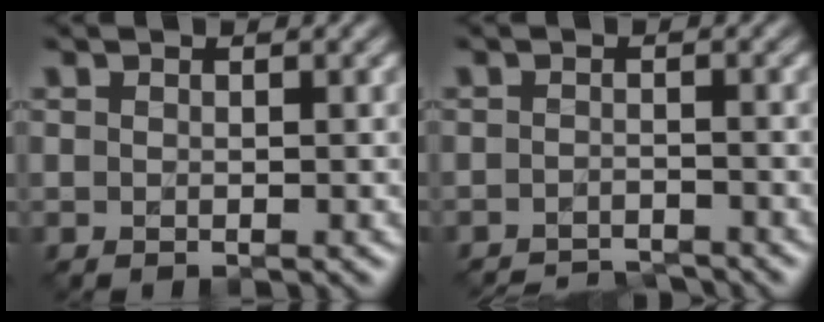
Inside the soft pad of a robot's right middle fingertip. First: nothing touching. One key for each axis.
{"total": 3.9, "fx": -3.8, "fy": 0.2, "fz": 0.4, "tx": 0.000, "ty": -0.002, "tz": -0.062}